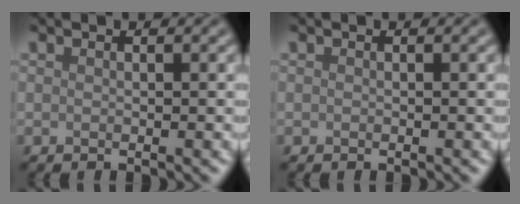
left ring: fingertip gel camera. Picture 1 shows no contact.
{"total": 0.0}